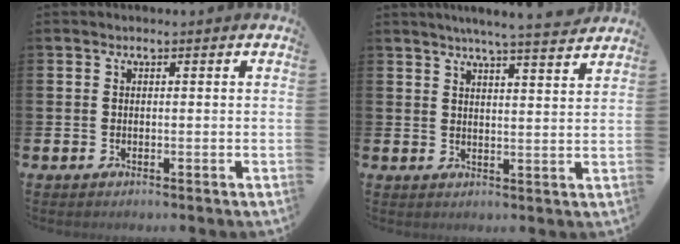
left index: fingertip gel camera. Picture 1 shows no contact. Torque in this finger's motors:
{"motor_torque": [0.94, -1.20, 0.33, 0.04]}